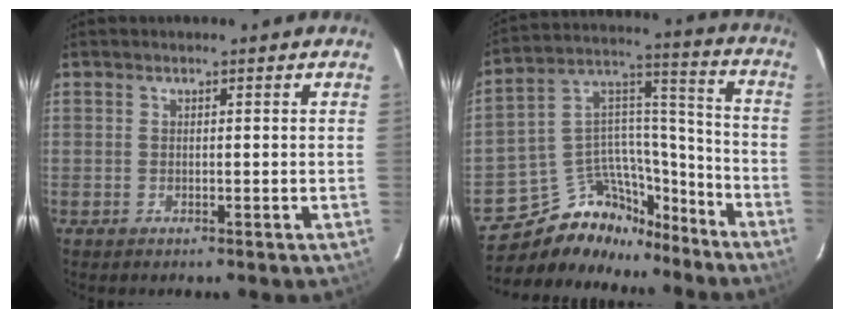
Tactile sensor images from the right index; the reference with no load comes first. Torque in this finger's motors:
{"motor_torque": [-0.21, -0.10, -0.40, -0.21]}